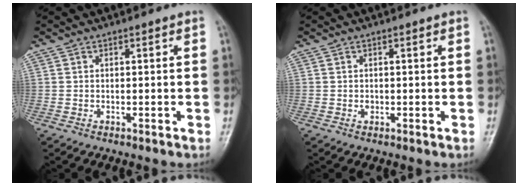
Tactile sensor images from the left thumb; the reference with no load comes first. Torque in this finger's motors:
{"motor_torque": [0.00, 0.12, 0.40, 0.01, 0.00]}